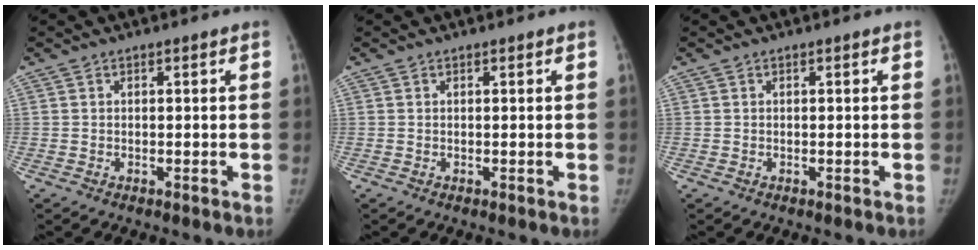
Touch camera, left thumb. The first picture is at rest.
{"total": 0.0}
{"total": 0.0}